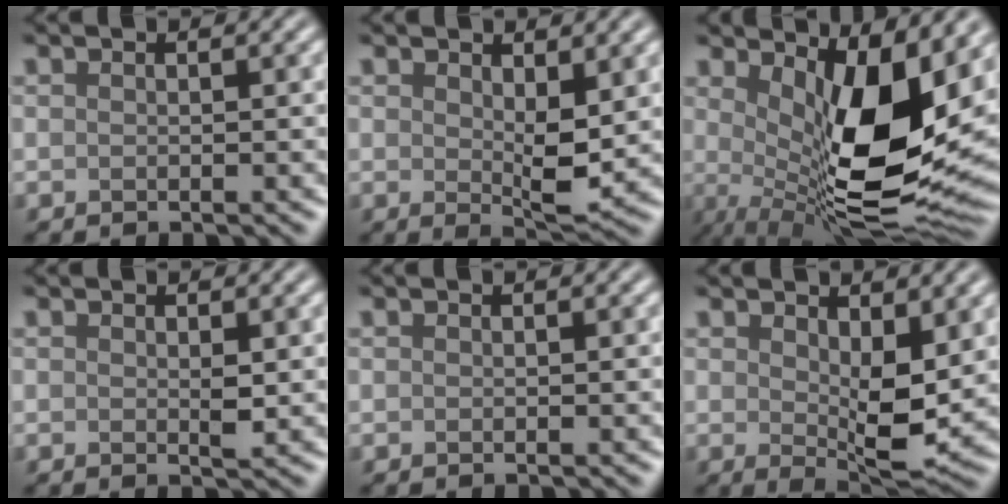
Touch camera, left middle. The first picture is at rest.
{"total": 3.2, "force": [0.7, 0.8, 3.0], "torque": [-0.056, -0.010, 0.024]}
{"total": 12.2, "force": [1.7, 4.2, 11.3], "torque": [-0.169, -0.028, 0.039]}
{"total": 0.8, "force": [0.0, -0.1, 0.8], "torque": [-0.018, -0.001, 0.006]}
{"total": 0.0}
{"total": 5.0, "force": [0.8, 1.7, 4.6], "torque": [-0.085, -0.011, 0.027]}